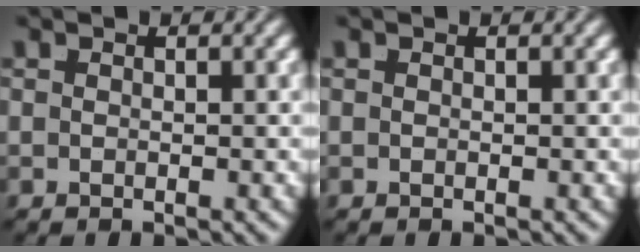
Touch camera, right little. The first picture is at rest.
{"total": 0.0}